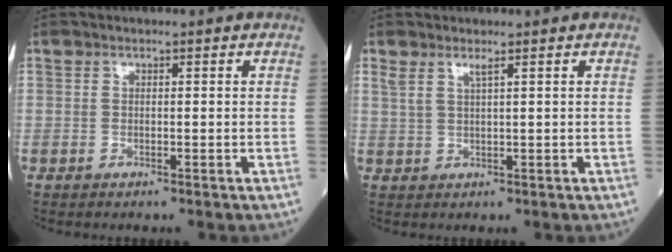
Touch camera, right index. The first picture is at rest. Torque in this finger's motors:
{"motor_torque": [-0.10, -0.05, 0.13, 0.04]}